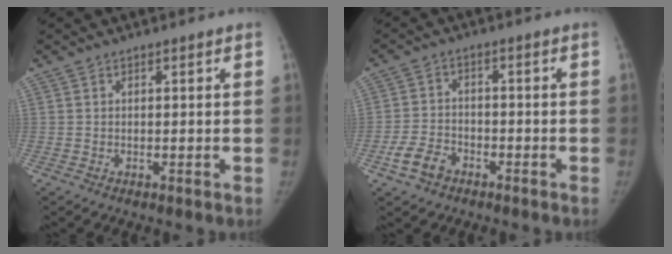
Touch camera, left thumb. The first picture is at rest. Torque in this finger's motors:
{"motor_torque": [-0.26, 0.30, 0.27, 0.19, 0.01]}